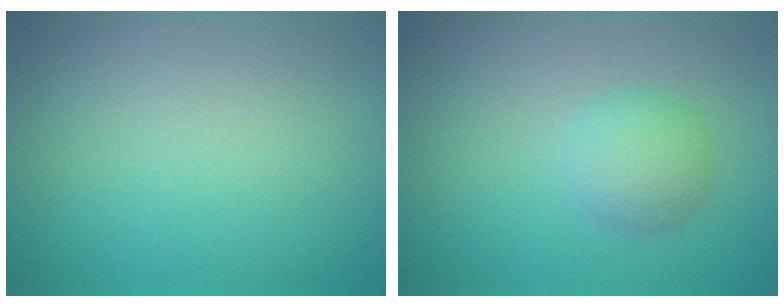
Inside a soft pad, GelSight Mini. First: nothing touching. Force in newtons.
{"total": 2.6, "press": 2.6, "slide": 0.1}